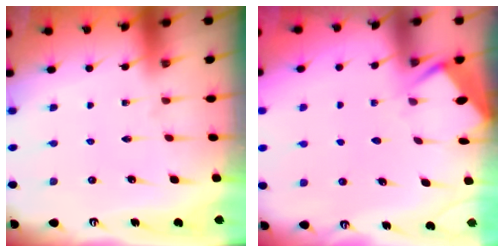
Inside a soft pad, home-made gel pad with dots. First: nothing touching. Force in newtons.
{"total": 4.2, "press": 4.2, "slide": 0.2}